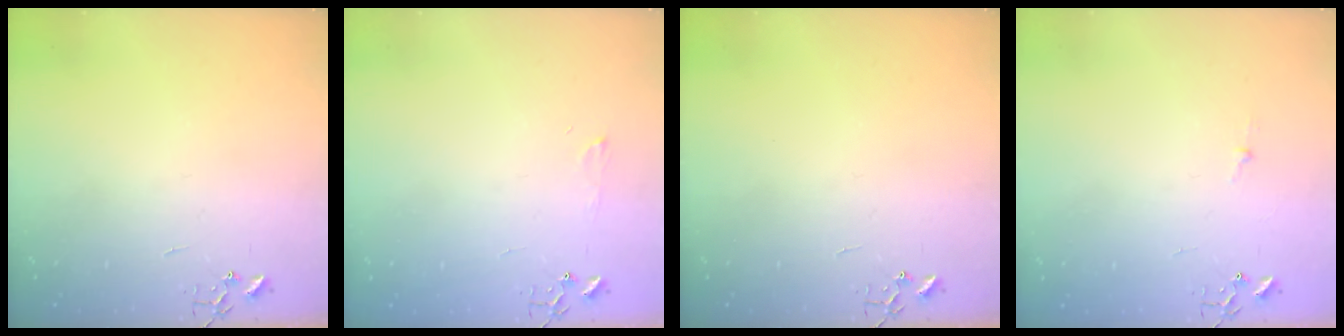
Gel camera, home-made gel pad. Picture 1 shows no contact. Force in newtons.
{"total": 4.2, "press": 4.2, "slide": 0.6}
{"total": 0.0}
{"total": 2.7, "press": 2.7, "slide": 0.3}